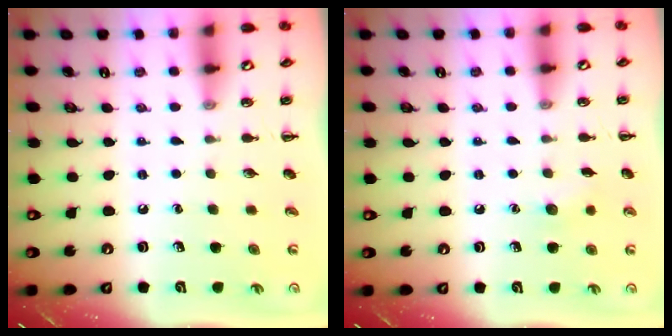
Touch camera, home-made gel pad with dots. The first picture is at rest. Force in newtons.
{"total": 5.2, "press": 5.1, "slide": 1.1}